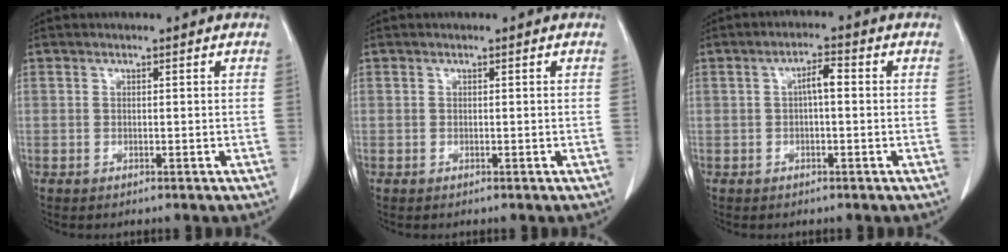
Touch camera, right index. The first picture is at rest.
{"total": 0.0}
{"total": 2.9, "force": [0.1, 0.7, 2.8], "torque": [-0.048, 0.008, 0.001]}